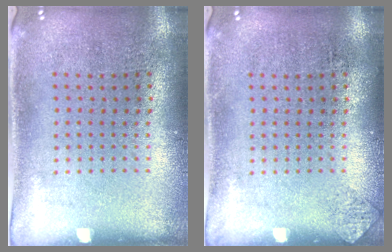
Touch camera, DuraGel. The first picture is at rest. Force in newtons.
{"total": 0.6, "press": 0.6, "slide": 0.1}